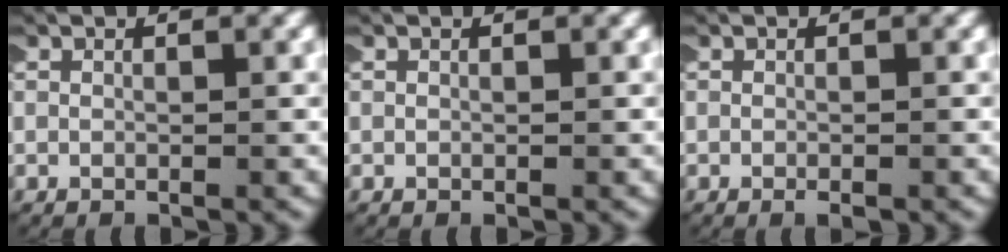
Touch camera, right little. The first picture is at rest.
{"total": 0.0}
{"total": 0.8, "force": [-0.6, 0.2, 0.5], "torque": [-0.014, -0.005, -0.008]}